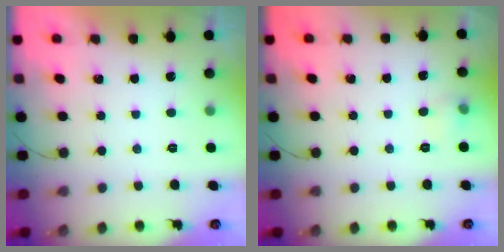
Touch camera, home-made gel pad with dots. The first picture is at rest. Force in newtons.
{"total": 5.6, "press": 4.2, "slide": 3.6}